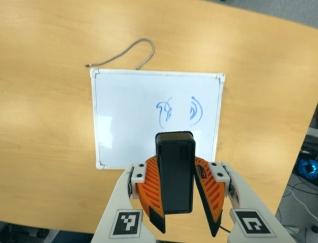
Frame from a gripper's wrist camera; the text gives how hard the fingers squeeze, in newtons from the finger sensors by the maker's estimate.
{"total": 7.1, "left": 7.8, "right": 6.3}